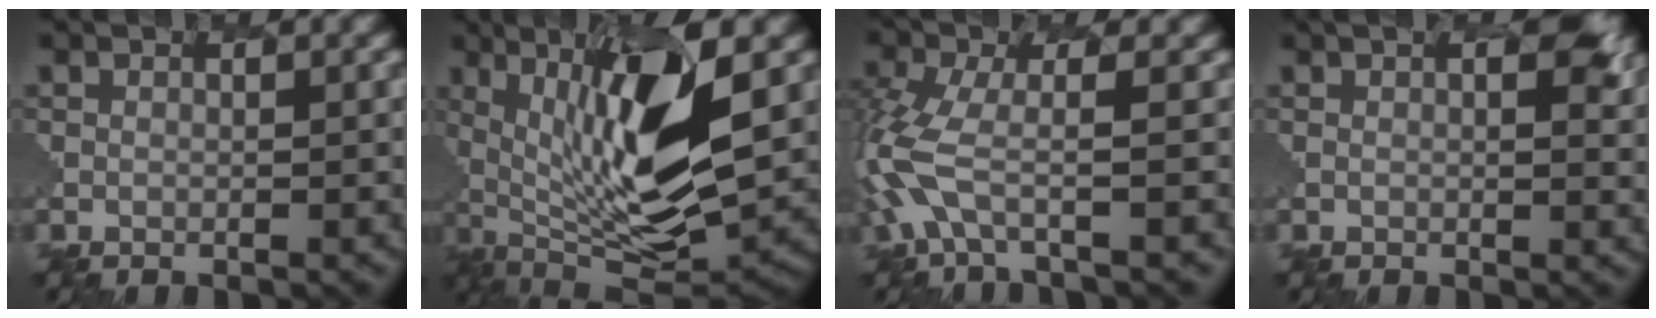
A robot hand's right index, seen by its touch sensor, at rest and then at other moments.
{"total": 10.0, "force": [2.8, 2.1, 9.4], "torque": [-0.211, 0.004, 0.035]}
{"total": 4.0, "force": [-1.7, 1.4, 3.3], "torque": [-0.135, 0.009, -0.065]}
{"total": 1.6, "force": [1.6, -0.2, -0.4], "torque": [0.001, 0.019, 0.000]}